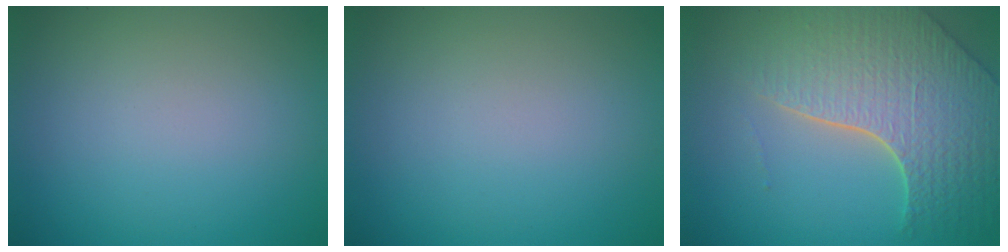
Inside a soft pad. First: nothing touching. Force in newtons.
{"total": 0.0}
{"total": 7.5, "press": 5.7, "slide": 4.9}